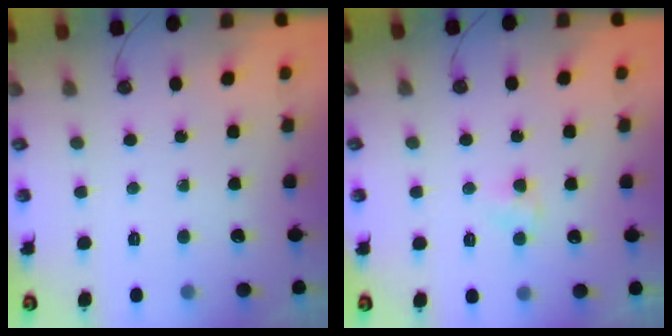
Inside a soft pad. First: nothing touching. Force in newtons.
{"total": 2.8, "press": 2.8, "slide": 0.3}